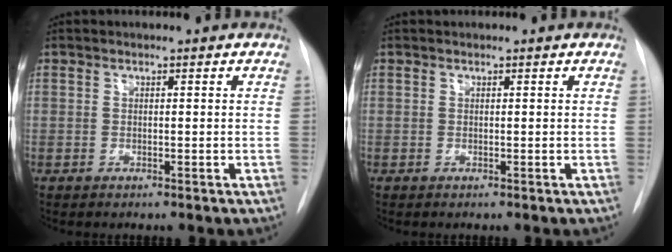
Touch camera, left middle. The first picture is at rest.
{"total": 0.0}